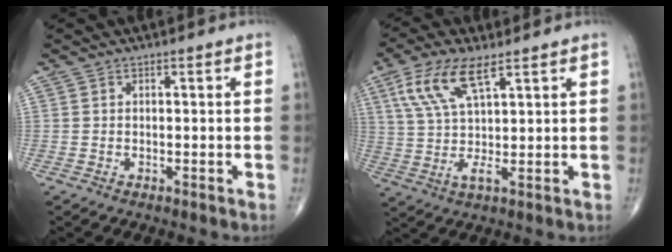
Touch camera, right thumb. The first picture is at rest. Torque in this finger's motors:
{"motor_torque": [0.84, 0.91, 0.73, -0.02, 0.16]}